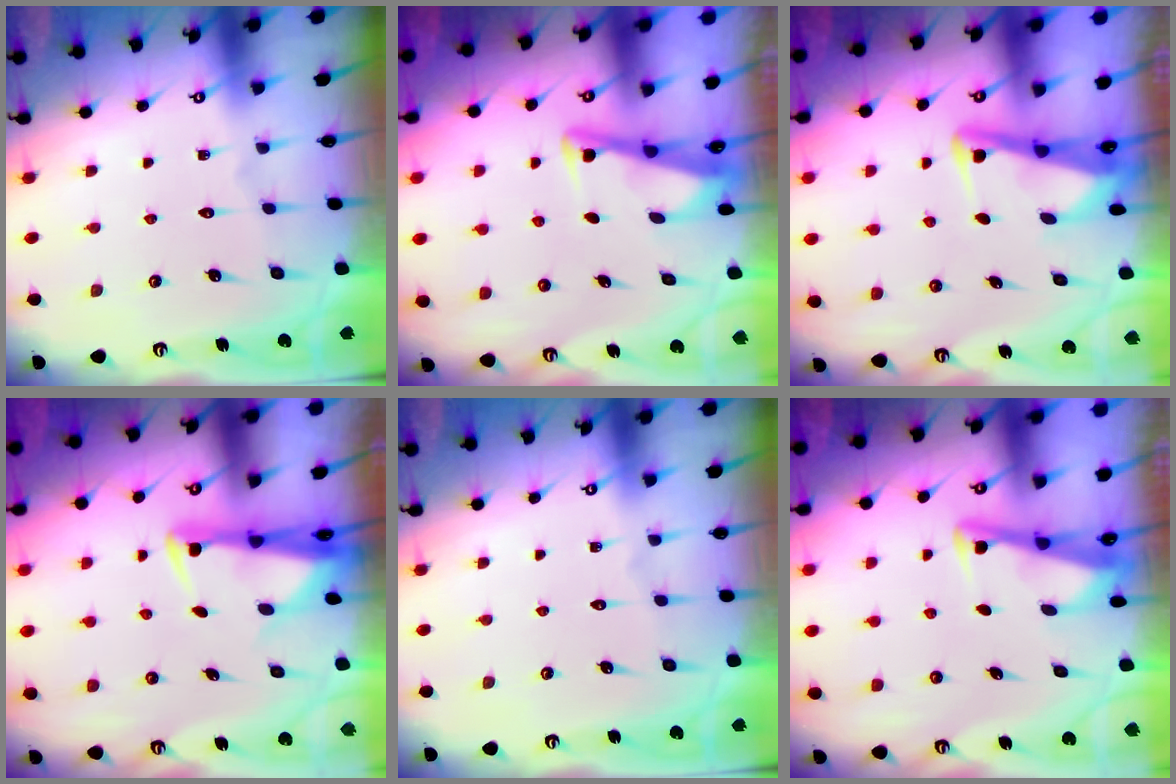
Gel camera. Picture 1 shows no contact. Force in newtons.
{"total": 3.3, "press": 3.3, "slide": 0.4}
{"total": 3.5, "press": 3.4, "slide": 0.8}
{"total": 2.9, "press": 2.8, "slide": 1.0}
{"total": 0.0}
{"total": 3.4, "press": 3.4, "slide": 0.4}